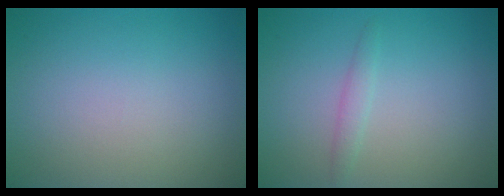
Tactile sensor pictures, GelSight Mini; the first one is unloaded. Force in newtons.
{"total": 1.0, "press": 1.0, "slide": 0.1}